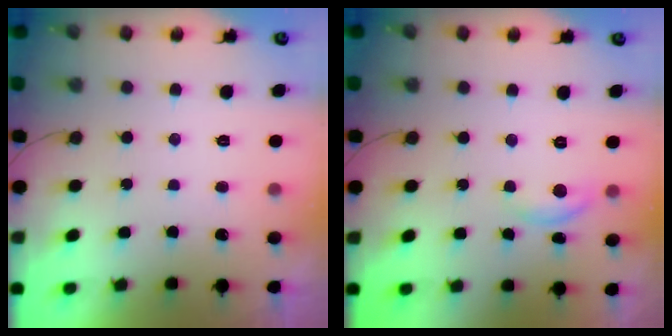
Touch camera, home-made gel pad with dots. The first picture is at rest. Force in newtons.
{"total": 6.0, "press": 6.0, "slide": 0.4}